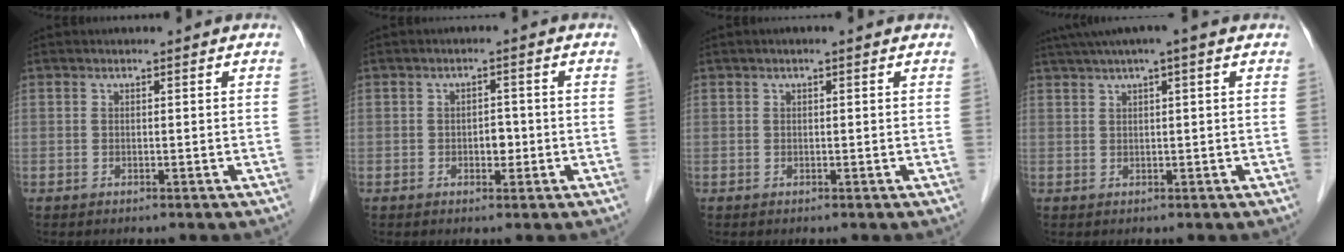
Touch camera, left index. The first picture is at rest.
{"total": 2.2, "force": [-0.6, 1.4, 1.6], "torque": [-0.020, 0.005, -0.006]}
{"total": 0.9, "force": [0.5, 0.1, 0.7], "torque": [-0.015, 0.012, 0.005]}
{"total": 6.3, "force": [4.2, -0.3, 4.7], "torque": [-0.080, 0.037, 0.070]}